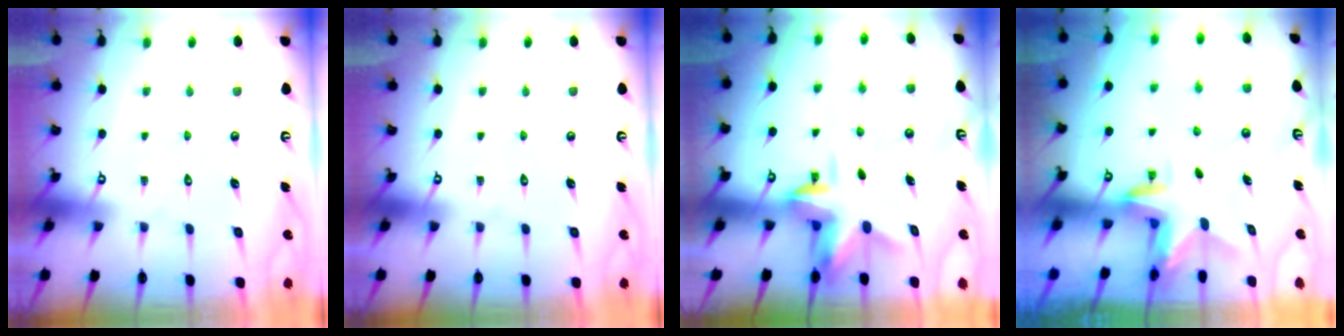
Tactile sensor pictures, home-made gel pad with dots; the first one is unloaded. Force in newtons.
{"total": 0.0}
{"total": 4.5, "press": 4.4, "slide": 0.9}
{"total": 3.0, "press": 3.0, "slide": 0.3}